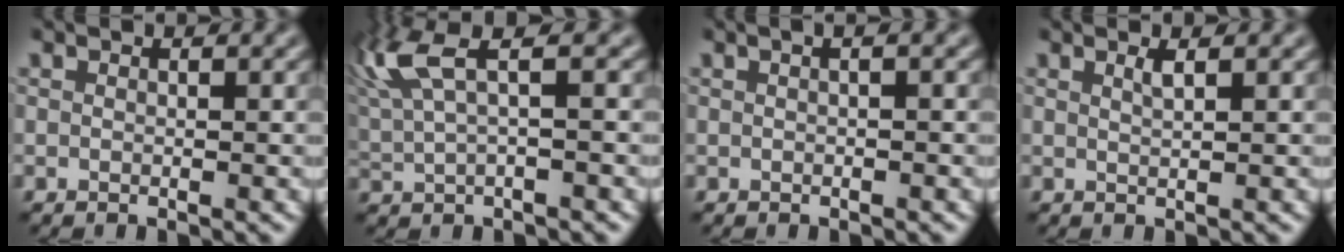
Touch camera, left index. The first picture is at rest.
{"total": 5.4, "force": [2.3, 1.3, 4.7], "torque": [-0.118, 0.011, 0.050]}
{"total": 1.9, "force": [0.6, 0.8, 1.6], "torque": [-0.012, -0.004, -0.005]}
{"total": 0.9, "force": [0.4, 0.2, 0.7], "torque": [-0.013, -0.003, 0.005]}